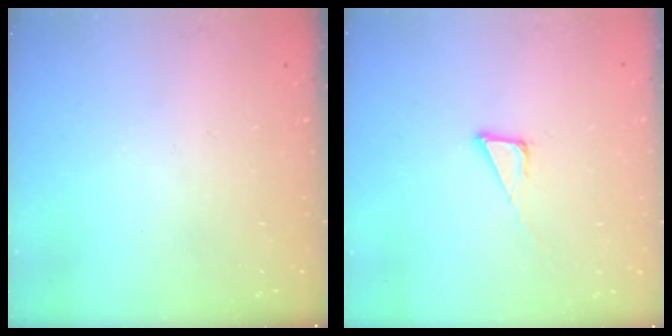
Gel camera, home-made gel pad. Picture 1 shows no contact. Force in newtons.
{"total": 4.3, "press": 4.3, "slide": 0.2}